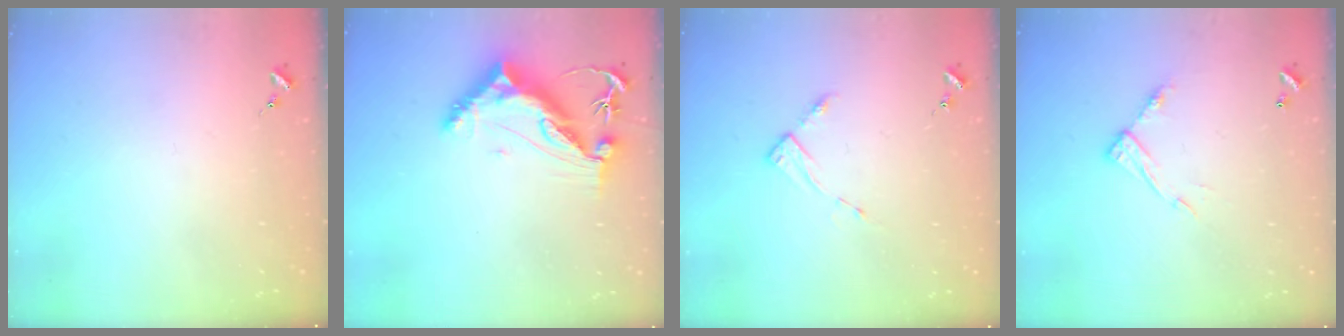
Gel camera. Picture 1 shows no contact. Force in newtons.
{"total": 9.9, "press": 9.8, "slide": 1.1}
{"total": 2.8, "press": 2.8, "slide": 0.4}
{"total": 9.4, "press": 9.4, "slide": 0.5}